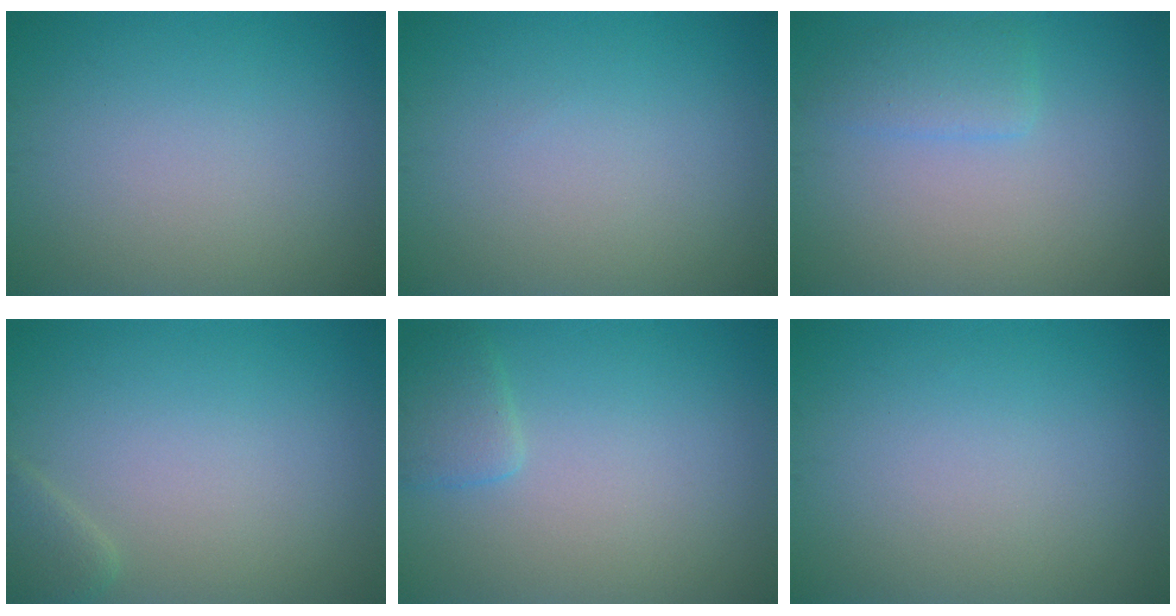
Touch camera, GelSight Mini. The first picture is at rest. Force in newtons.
{"total": 0.0}
{"total": 2.1, "press": 2.1, "slide": 0.2}
{"total": 1.6, "press": 1.6, "slide": 0.1}
{"total": 1.8, "press": 1.8, "slide": 0.2}
{"total": 0.0}